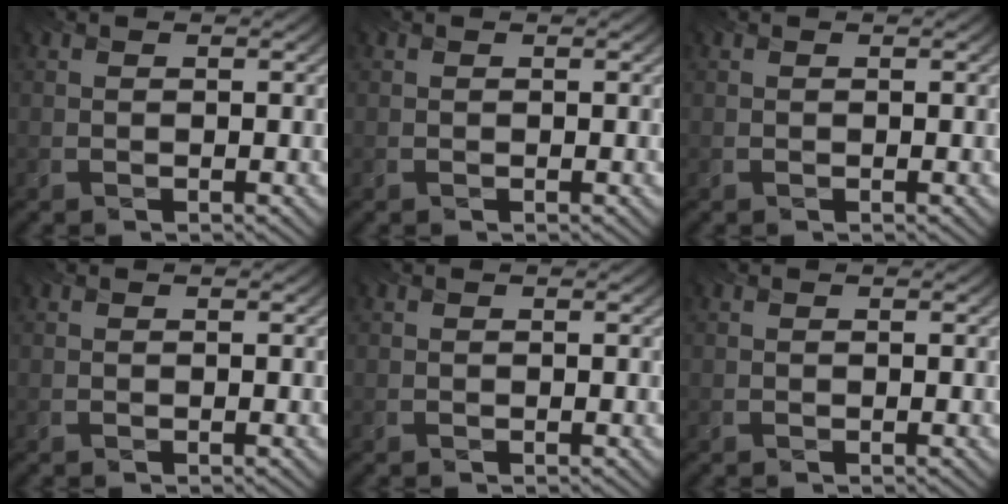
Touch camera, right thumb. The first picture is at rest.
{"total": 0.0}
{"total": 0.0}
{"total": 0.0}
{"total": 0.0}
{"total": 0.0}